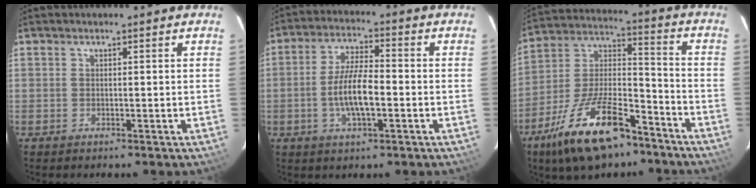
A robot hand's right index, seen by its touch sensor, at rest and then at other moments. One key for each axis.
{"total": 8.5, "fx": -2.1, "fy": 2.6, "fz": 7.8, "tx": -0.156, "ty": 0.002, "tz": -0.038}
{"total": 20.4, "fx": -12.9, "fy": 8.0, "fz": 13.7, "tx": -0.266, "ty": -0.004, "tz": -0.219}